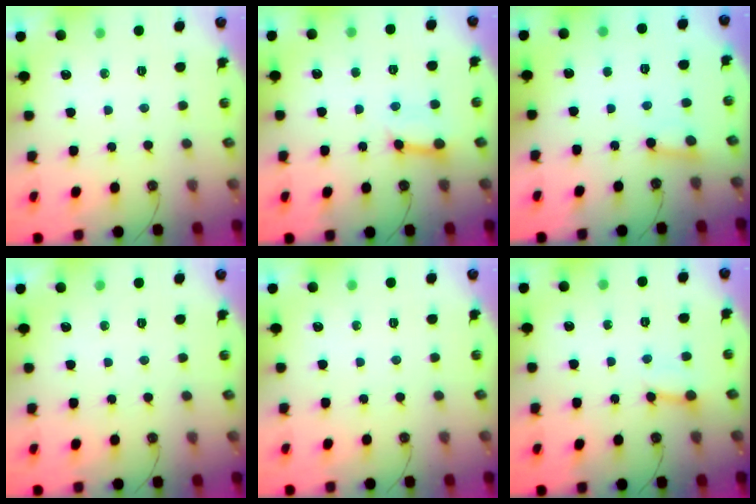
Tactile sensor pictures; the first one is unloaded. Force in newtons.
{"total": 7.1, "press": 7.1, "slide": 0.4}
{"total": 2.5, "press": 2.5, "slide": 0.4}
{"total": 0.0}
{"total": 0.0}
{"total": 2.9, "press": 2.9, "slide": 0.4}